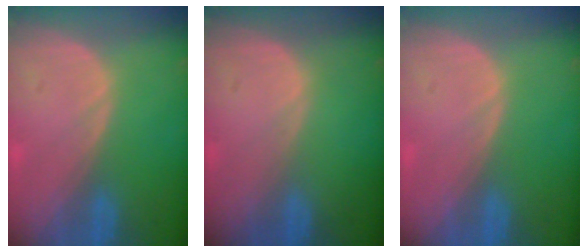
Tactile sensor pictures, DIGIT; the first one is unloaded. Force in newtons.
{"total": 0.0}
{"total": 0.0}